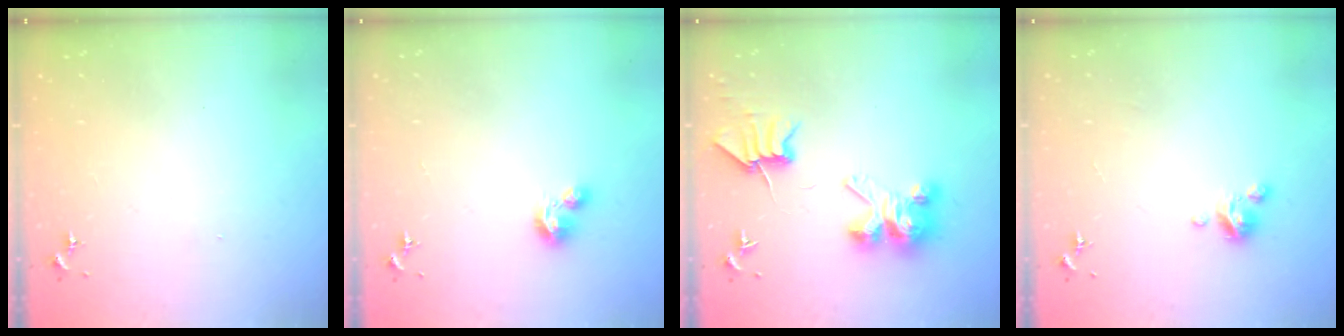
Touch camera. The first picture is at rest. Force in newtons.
{"total": 5.3, "press": 5.3, "slide": 0.3}
{"total": 9.2, "press": 9.1, "slide": 1.1}
{"total": 4.8, "press": 4.8, "slide": 0.3}